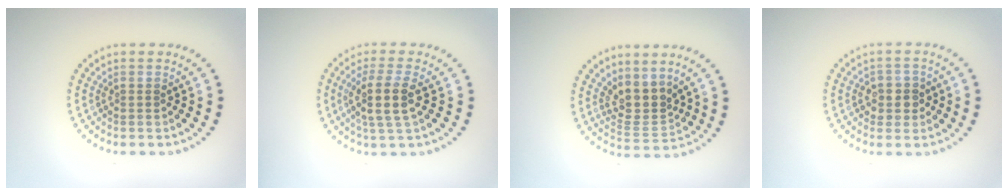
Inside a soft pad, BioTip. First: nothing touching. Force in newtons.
{"total": 3.3, "press": 2.9, "slide": 1.6}
{"total": 3.2, "press": 2.4, "slide": 2.1}
{"total": 2.2, "press": 2.1, "slide": 0.7}